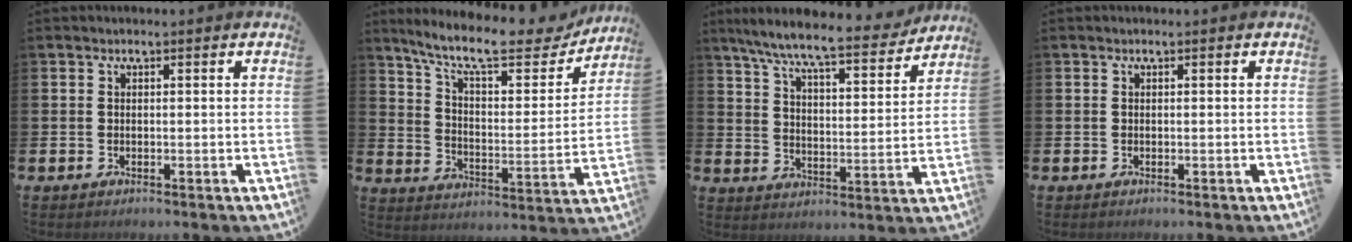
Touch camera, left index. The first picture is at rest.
{"total": 11.4, "force": [9.8, 2.7, 5.2], "torque": [-0.115, -0.066, 0.162]}
{"total": 8.7, "force": [7.9, 0.9, 3.5], "torque": [-0.091, -0.054, 0.132]}
{"total": 0.0}